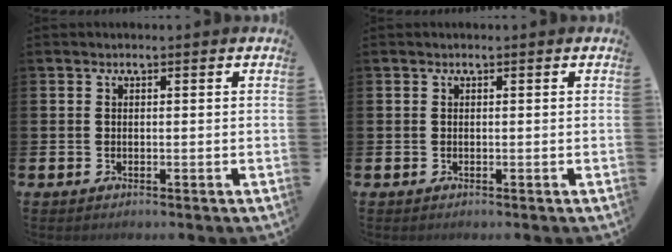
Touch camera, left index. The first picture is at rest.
{"total": 0.0}